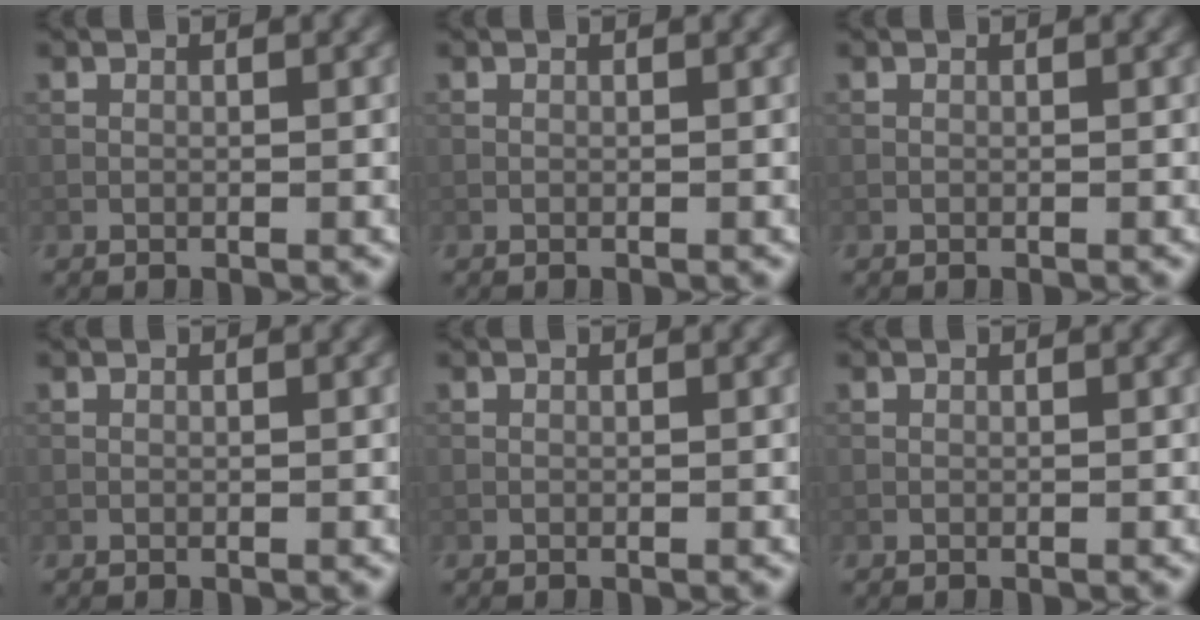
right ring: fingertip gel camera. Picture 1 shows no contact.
{"total": 0.0}
{"total": 0.0}
{"total": 0.0}
{"total": 0.0}
{"total": 0.0}